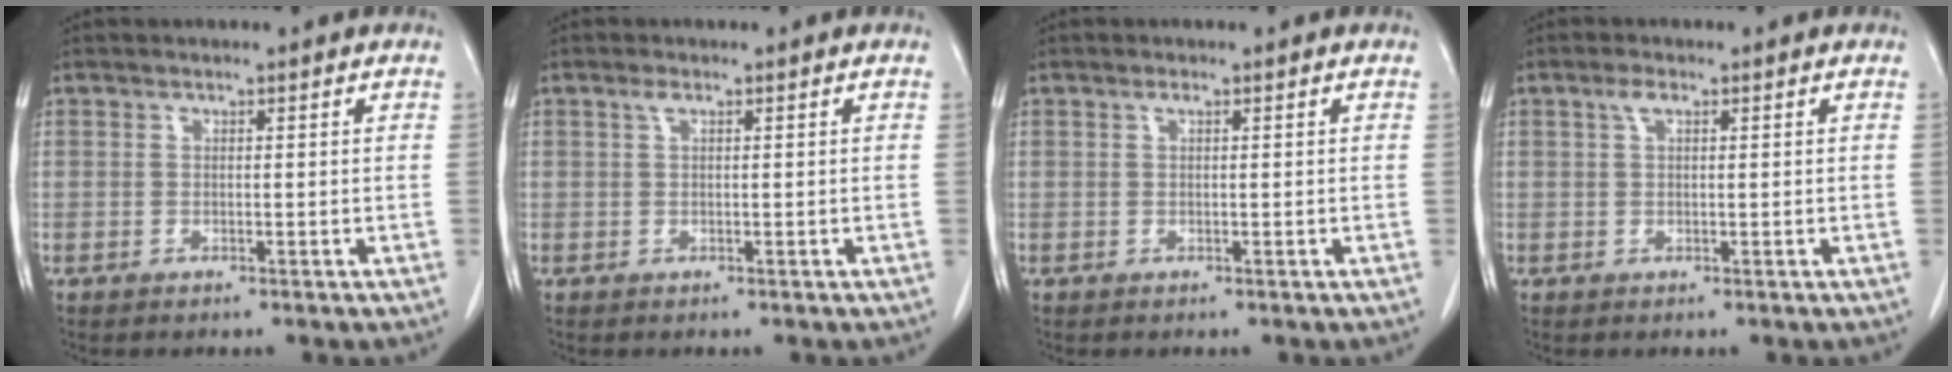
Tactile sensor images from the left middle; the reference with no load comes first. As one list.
[{"total": 0.9, "force": [0.5, 0.2, 0.7], "torque": [-0.015, 0.005, 0.008]}, {"total": 0.5, "force": [0.3, 0.0, 0.4], "torque": [-0.010, -0.001, 0.004]}, {"total": 1.6, "force": [0.8, 0.6, 1.2], "torque": [-0.028, 0.008, 0.016]}]